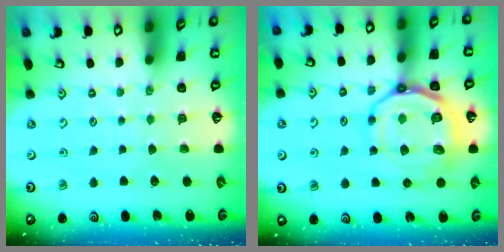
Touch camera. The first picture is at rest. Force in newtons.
{"total": 16.0, "press": 15.9, "slide": 2.0}